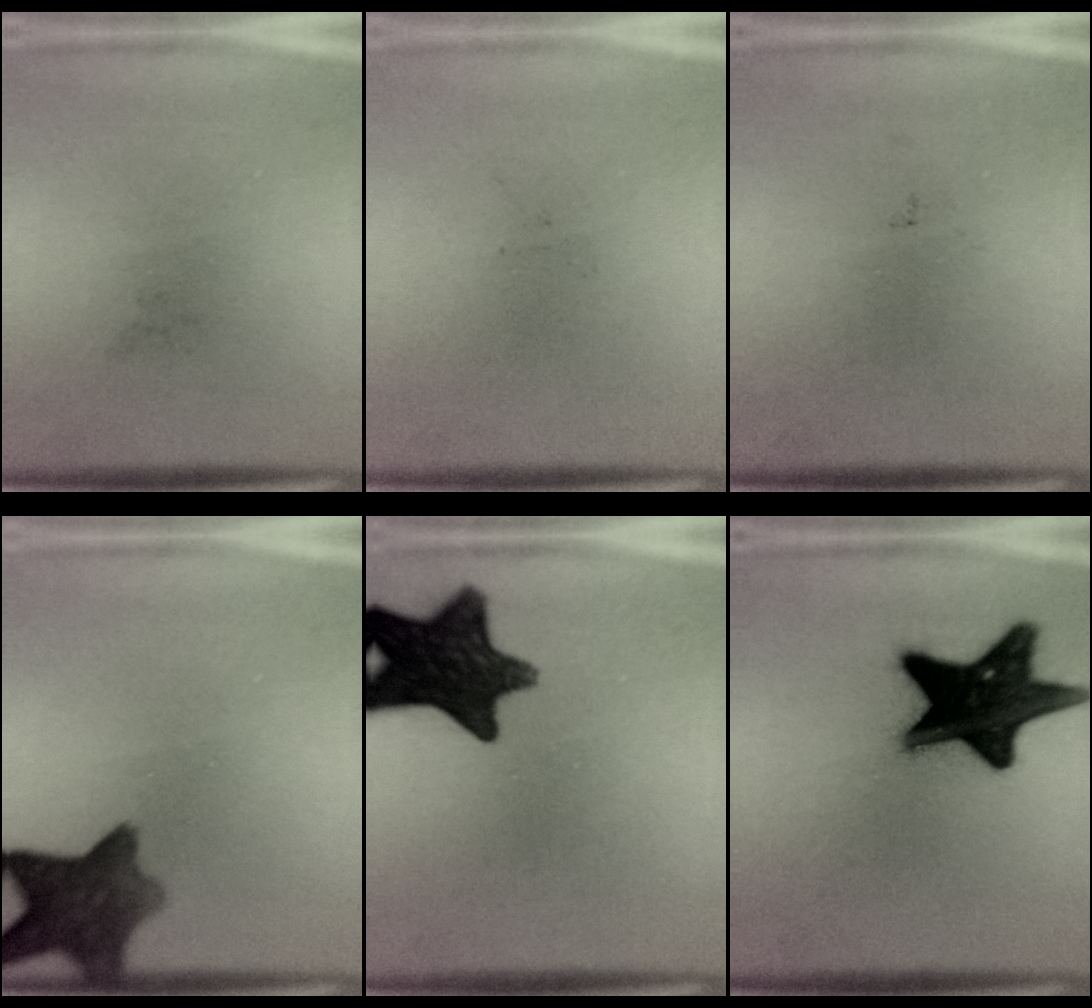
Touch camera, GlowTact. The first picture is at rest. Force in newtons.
{"total": 0.0}
{"total": 0.0}
{"total": 8.7}
{"total": 14.3}
{"total": 19.0}